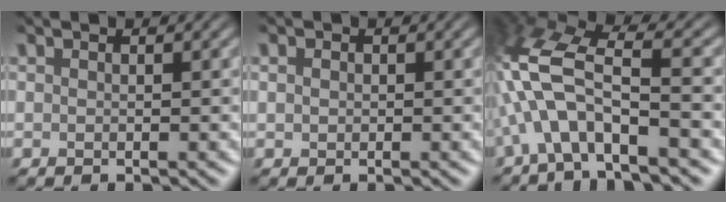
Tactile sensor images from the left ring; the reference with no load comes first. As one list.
[{"total": 0.6, "force": [0.0, 0.5, 0.3], "torque": [-0.005, 0.001, -0.004]}, {"total": 9.4, "force": [-2.9, 3.4, 8.2], "torque": [-0.174, 0.023, -0.069]}]